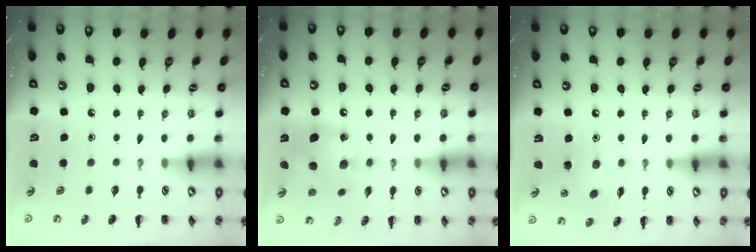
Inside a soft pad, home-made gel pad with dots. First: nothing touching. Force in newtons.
{"total": 11.4, "press": 11.3, "slide": 1.7}
{"total": 7.6, "press": 7.6, "slide": 0.7}